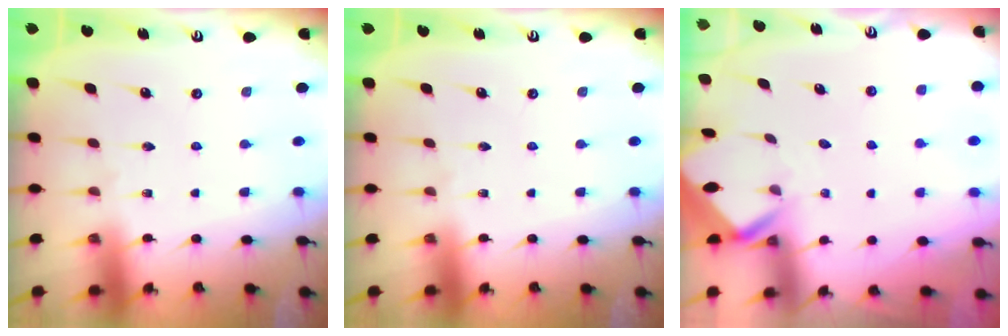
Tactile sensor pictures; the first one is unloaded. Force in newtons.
{"total": 0.0}
{"total": 2.8, "press": 2.8, "slide": 0.2}